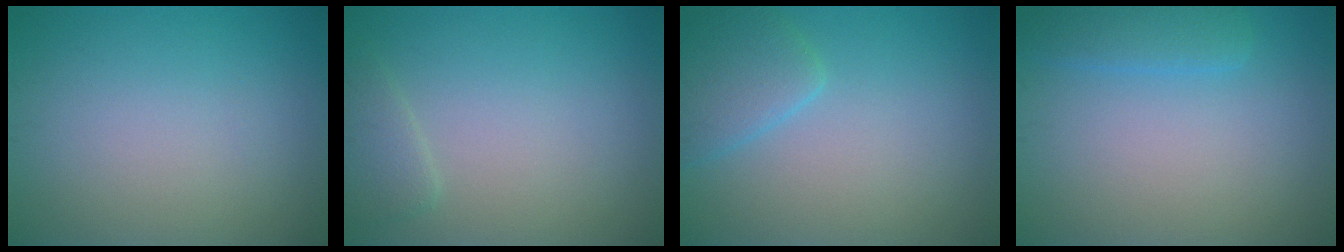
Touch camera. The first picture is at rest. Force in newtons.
{"total": 1.6, "press": 1.6, "slide": 0.2}
{"total": 3.0, "press": 2.9, "slide": 0.3}
{"total": 2.2, "press": 2.2, "slide": 0.1}